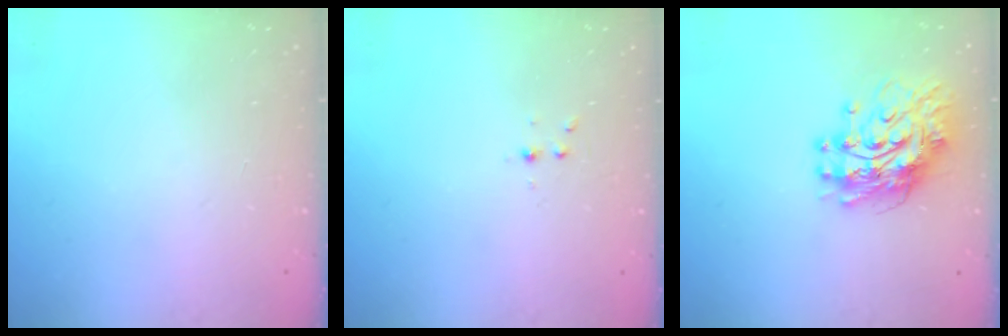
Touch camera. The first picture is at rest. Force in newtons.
{"total": 2.7, "press": 2.3, "slide": 1.4}
{"total": 11.1, "press": 11.1, "slide": 1.0}